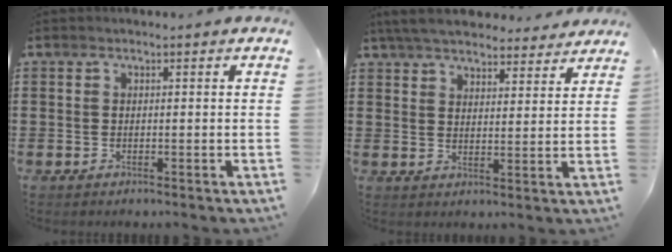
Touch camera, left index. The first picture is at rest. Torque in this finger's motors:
{"motor_torque": [1.30, -0.83, 1.05, 0.21]}